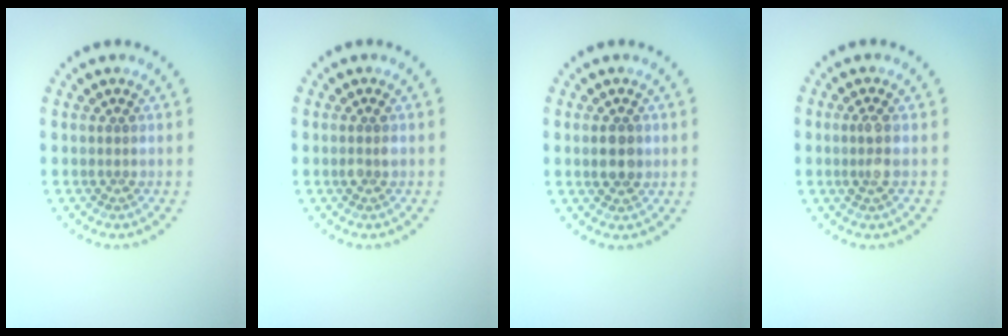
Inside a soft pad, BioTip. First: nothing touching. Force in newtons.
{"total": 1.0, "press": 1.0, "slide": 0.2}
{"total": 2.2, "press": 2.2, "slide": 0.3}
{"total": 1.6, "press": 1.4, "slide": 0.7}